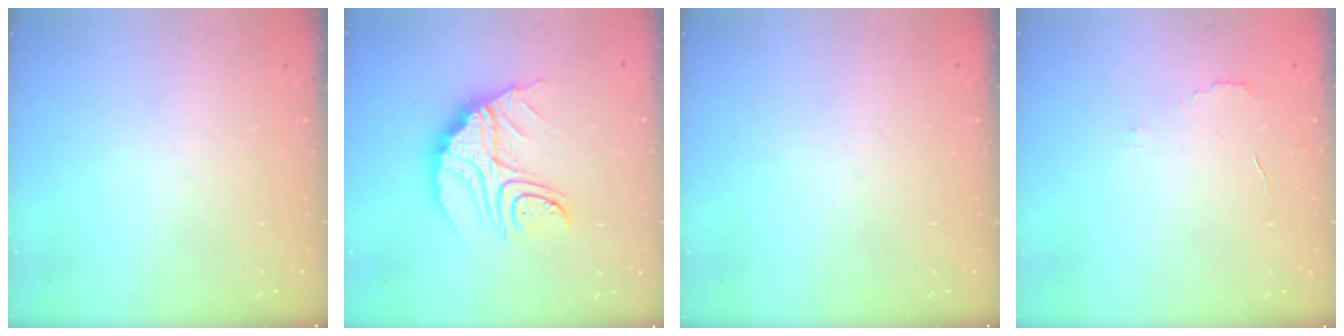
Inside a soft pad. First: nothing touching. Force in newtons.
{"total": 17.2, "press": 17.1, "slide": 1.5}
{"total": 0.0}
{"total": 2.9, "press": 2.9, "slide": 0.2}